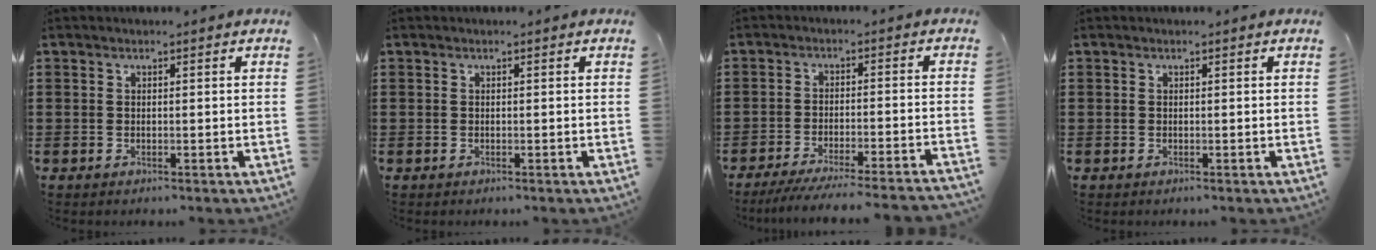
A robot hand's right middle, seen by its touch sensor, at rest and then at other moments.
{"total": 0.0}
{"total": 5.2, "force": [-4.7, -0.2, 2.1], "torque": [-0.038, -0.015, -0.092]}
{"total": 0.0}